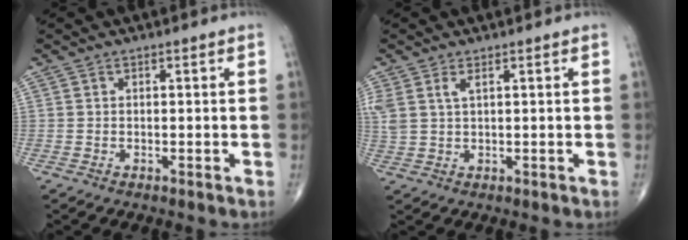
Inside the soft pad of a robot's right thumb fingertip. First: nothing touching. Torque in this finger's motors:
{"motor_torque": [0.06, 0.03, 0.65, 0.39, 0.02]}